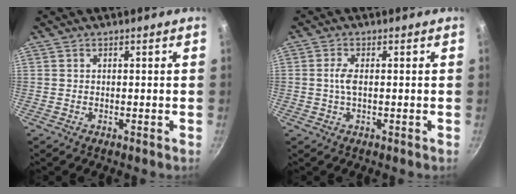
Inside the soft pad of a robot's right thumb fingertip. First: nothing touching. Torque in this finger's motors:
{"motor_torque": [0.08, 0.17, 0.46, 0.38, 0.07]}